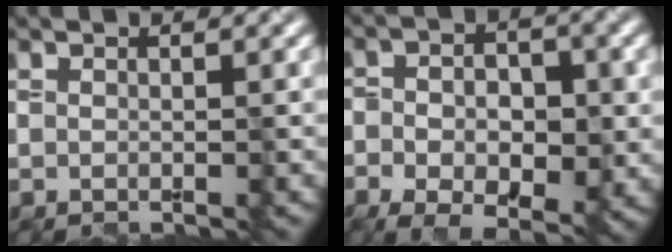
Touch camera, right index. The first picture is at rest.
{"total": 7.3, "force": [-2.4, 4.0, 5.6], "torque": [-0.084, -0.001, -0.033]}